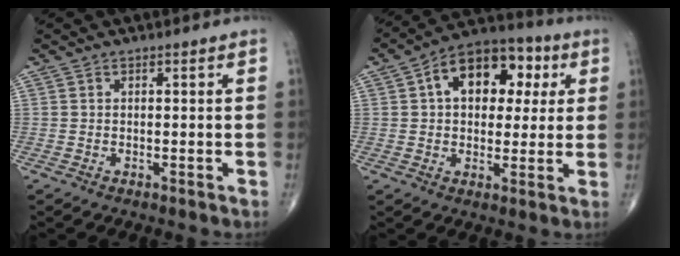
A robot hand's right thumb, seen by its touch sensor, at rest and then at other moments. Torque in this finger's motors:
{"motor_torque": [0.23, 2.81, 1.29, 0.14, 0.07]}